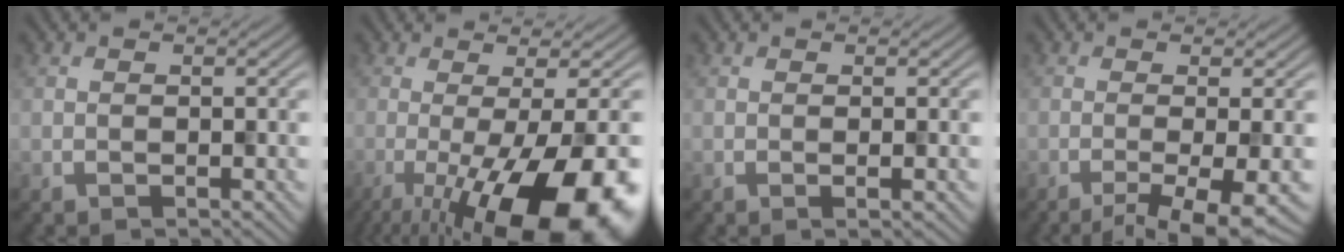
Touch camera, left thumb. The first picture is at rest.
{"total": 16.6, "force": [-6.7, 5.2, 14.3], "torque": [-0.190, -0.015, -0.095]}
{"total": 1.6, "force": [-0.3, 0.1, 1.6], "torque": [-0.024, 0.006, -0.006]}
{"total": 7.1, "force": [-3.9, 1.5, 5.8], "torque": [-0.081, -0.006, -0.049]}